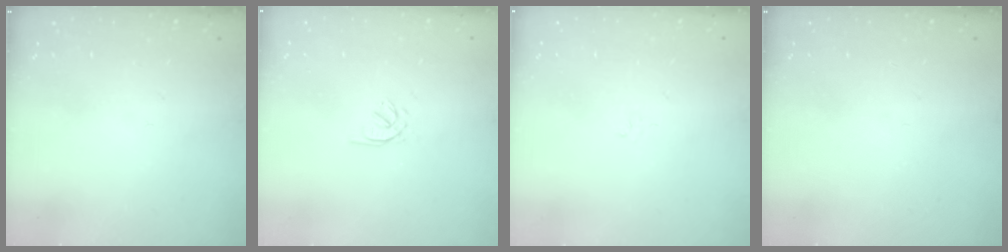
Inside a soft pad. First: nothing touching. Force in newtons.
{"total": 2.1, "press": 2.0, "slide": 0.5}
{"total": 1.2, "press": 1.2, "slide": 0.4}
{"total": 0.0}